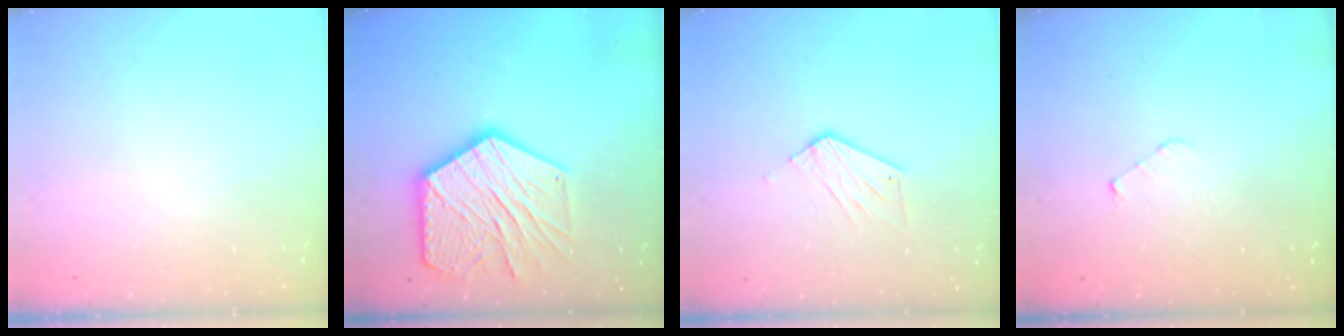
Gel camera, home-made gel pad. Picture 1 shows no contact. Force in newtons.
{"total": 22.6, "press": 22.5, "slide": 2.0}
{"total": 6.4, "press": 6.4, "slide": 0.2}
{"total": 4.0, "press": 3.9, "slide": 0.4}